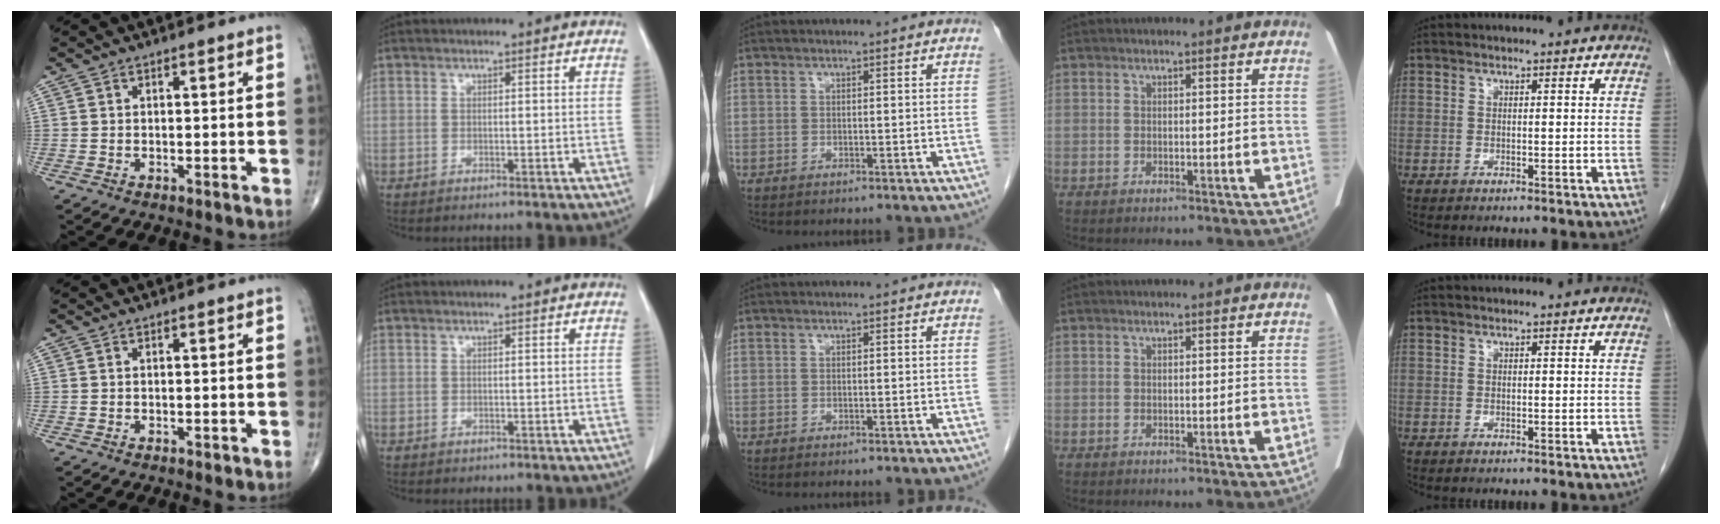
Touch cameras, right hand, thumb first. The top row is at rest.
{"thumb": {"total": 0.6, "force": [-0.3, 0.3, 0.4], "torque": [-0.006, -0.001, -0.005]}}